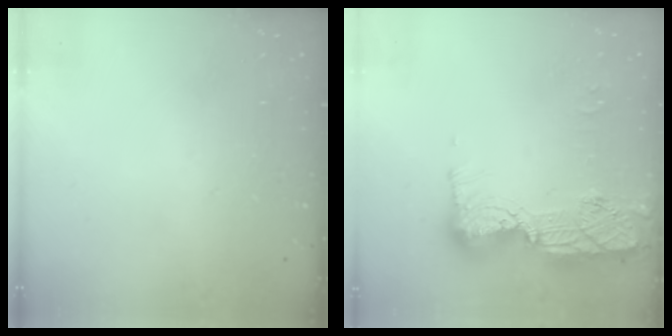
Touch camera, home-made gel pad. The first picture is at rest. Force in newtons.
{"total": 15.1, "press": 15.0, "slide": 1.0}